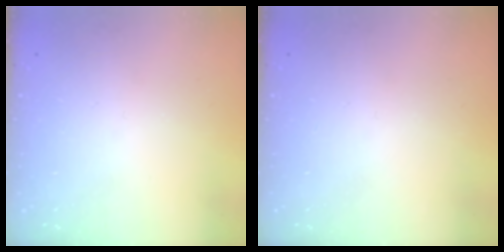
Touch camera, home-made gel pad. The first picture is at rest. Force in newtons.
{"total": 0.0}